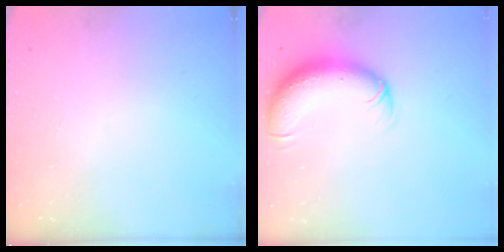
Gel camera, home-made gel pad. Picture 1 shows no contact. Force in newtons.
{"total": 11.2, "press": 10.8, "slide": 2.9}